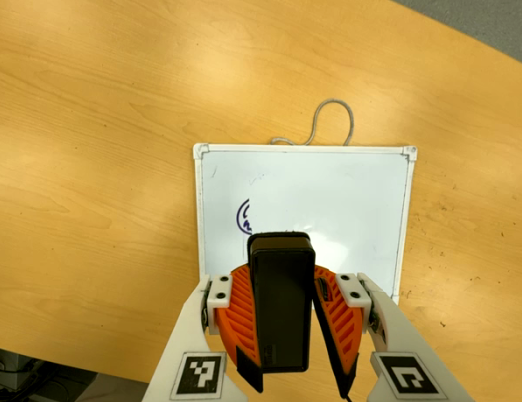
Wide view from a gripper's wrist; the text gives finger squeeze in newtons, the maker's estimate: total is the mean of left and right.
{"total": 9.2, "left": 9.4, "right": 8.9}